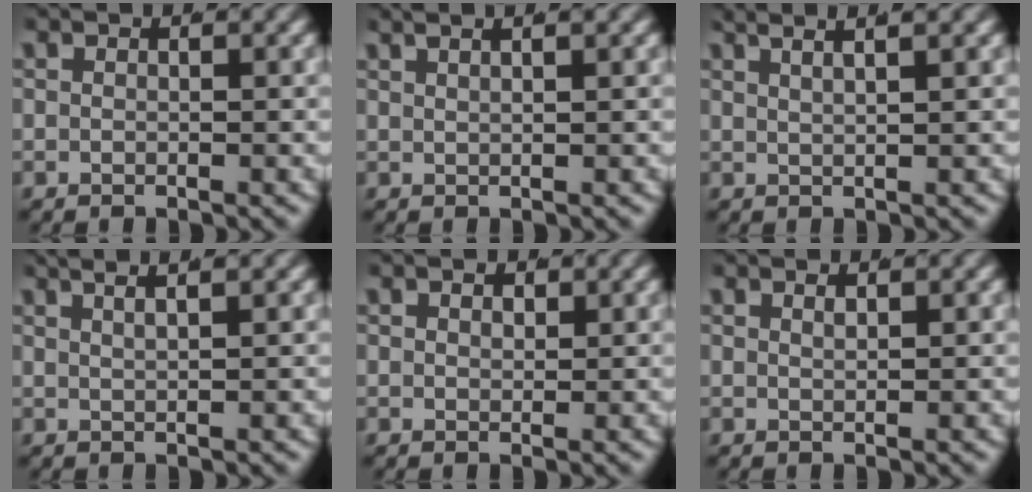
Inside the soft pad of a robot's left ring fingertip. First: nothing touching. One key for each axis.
{"total": 3.2, "fx": 2.5, "fy": 0.5, "fz": 2.0, "tx": -0.020, "ty": 0.013, "tz": 0.040}
{"total": 4.6, "fx": 3.5, "fy": 0.8, "fz": 2.9, "tx": -0.036, "ty": 0.011, "tz": 0.057}
{"total": 4.0, "fx": 2.9, "fy": 0.8, "fz": 2.6, "tx": -0.028, "ty": 0.012, "tz": 0.046}
{"total": 0.8, "fx": 0.4, "fy": 0.4, "fz": 0.5, "tx": -0.007, "ty": -0.012, "tz": 0.014}
{"total": 0.7, "fx": 0.4, "fy": -0.3, "fz": 0.4, "tx": -0.004, "ty": -0.008, "tz": 0.014}